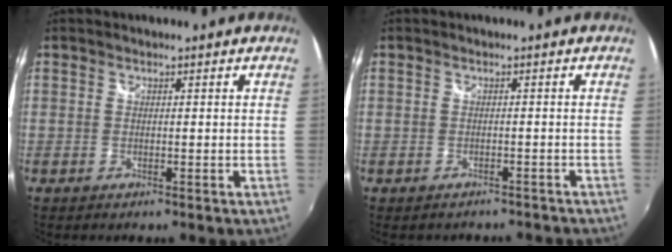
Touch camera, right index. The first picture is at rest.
{"total": 4.7, "force": [-4.1, 1.8, 1.4], "torque": [-0.028, -0.015, -0.048]}